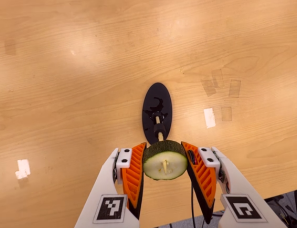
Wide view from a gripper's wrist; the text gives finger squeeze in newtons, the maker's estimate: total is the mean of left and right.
{"total": 11.8, "left": 12.8, "right": 10.9}